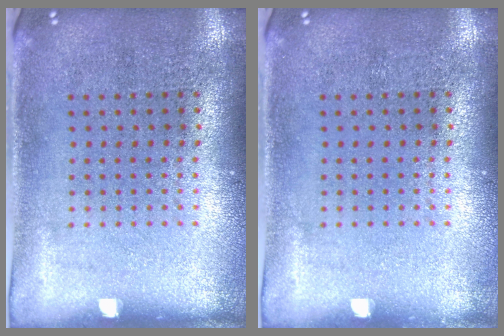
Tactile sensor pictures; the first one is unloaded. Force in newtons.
{"total": 0.0}